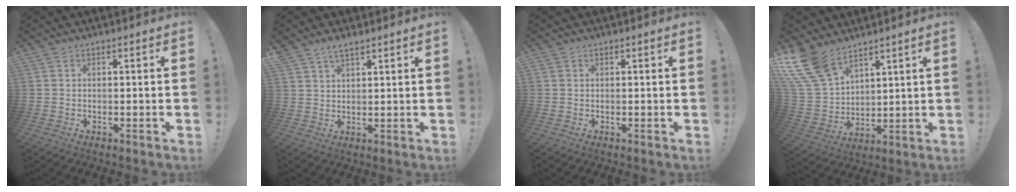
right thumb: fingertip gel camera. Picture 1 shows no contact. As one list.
[{"total": 3.6, "force": [3.0, 1.2, 1.7], "torque": [-0.022, -0.020, 0.054]}, {"total": 0.0}, {"total": 14.5, "force": [10.8, 7.3, 6.4], "torque": [-0.149, -0.070, 0.209]}]